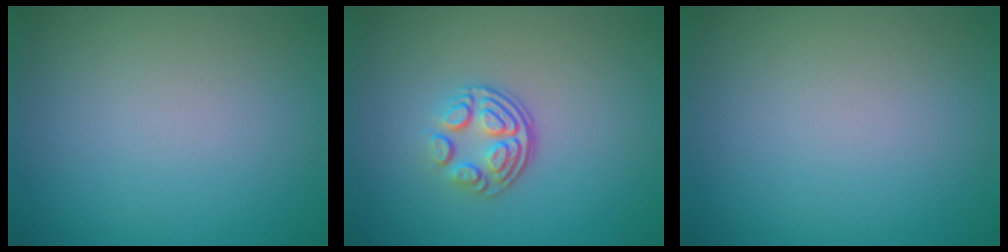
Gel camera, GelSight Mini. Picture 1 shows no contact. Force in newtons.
{"total": 3.9, "press": 2.5, "slide": 2.9}
{"total": 0.0}